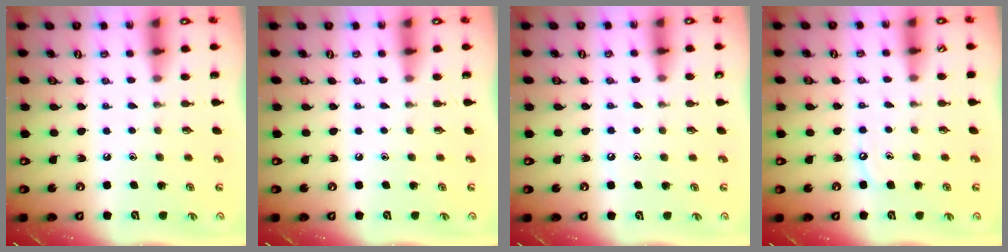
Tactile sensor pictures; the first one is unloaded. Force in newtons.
{"total": 0.0}
{"total": 5.0, "press": 5.0, "slide": 0.6}
{"total": 3.6, "press": 3.6, "slide": 0.2}